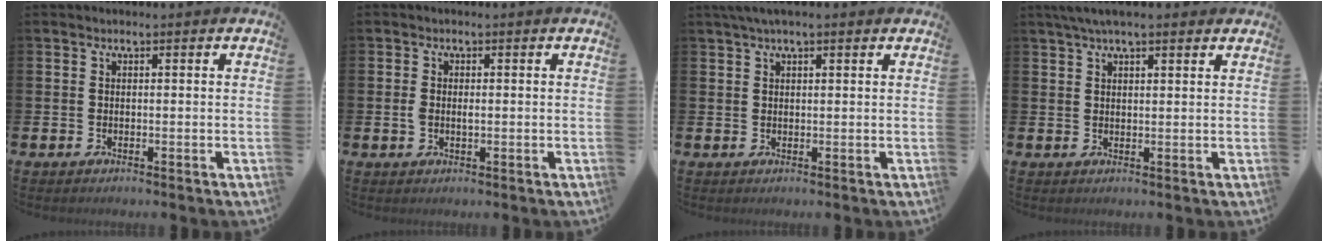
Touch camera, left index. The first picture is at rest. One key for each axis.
{"total": 1.2, "fx": 0.0, "fy": 0.7, "fz": 1.0, "tx": -0.015, "ty": 0.004, "tz": -0.002}
{"total": 2.2, "fx": 1.6, "fy": 0.5, "fz": 1.4, "tx": -0.022, "ty": 0.004, "tz": 0.027}
{"total": 3.7, "fx": 2.9, "fy": 0.9, "fz": 2.1, "tx": -0.040, "ty": 0.000, "tz": 0.051}